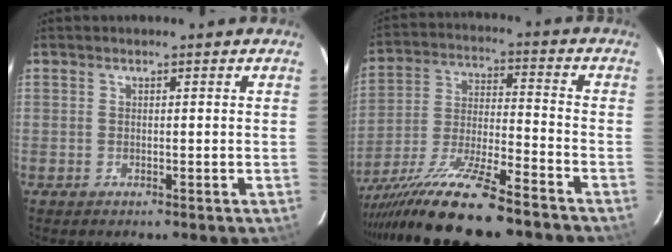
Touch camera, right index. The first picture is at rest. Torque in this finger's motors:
{"motor_torque": [0.99, -1.14, 1.05, 0.21]}